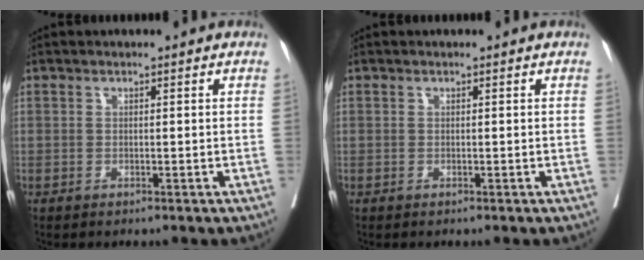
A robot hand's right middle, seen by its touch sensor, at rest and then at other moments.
{"total": 0.0}